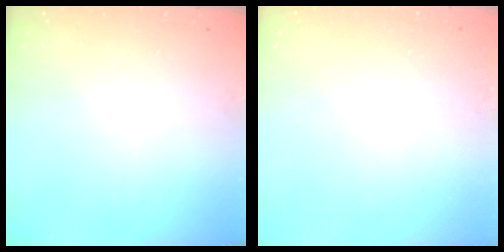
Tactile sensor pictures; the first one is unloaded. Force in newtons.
{"total": 2.7, "press": 2.7, "slide": 0.3}